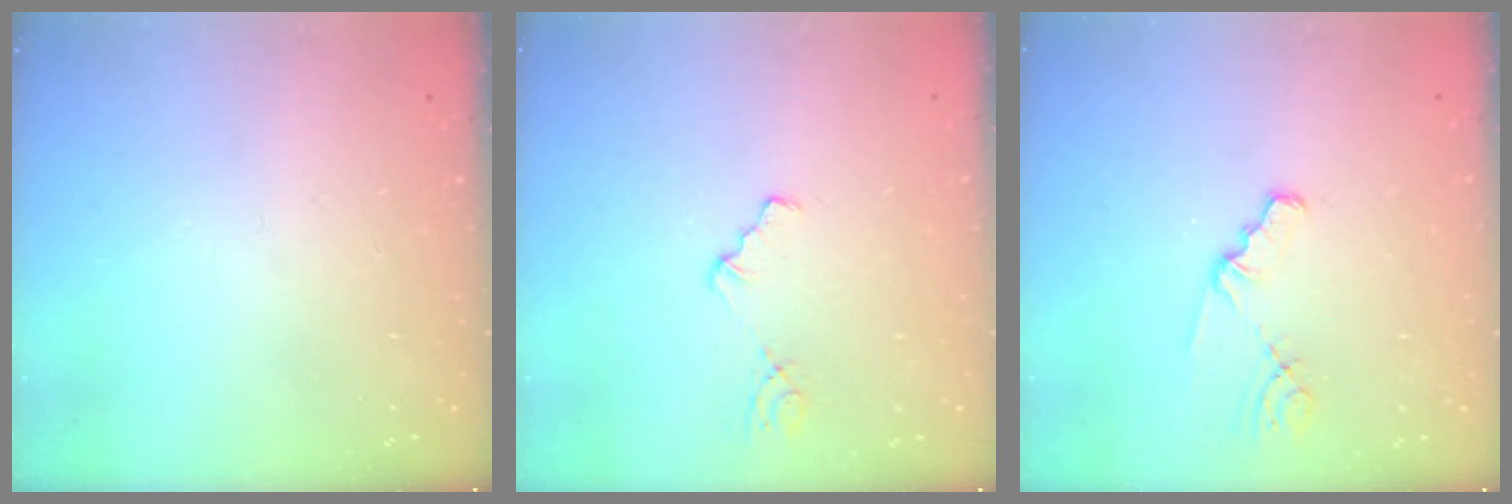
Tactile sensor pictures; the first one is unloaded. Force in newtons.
{"total": 1.9, "press": 1.9, "slide": 0.3}
{"total": 1.8, "press": 1.8, "slide": 0.2}